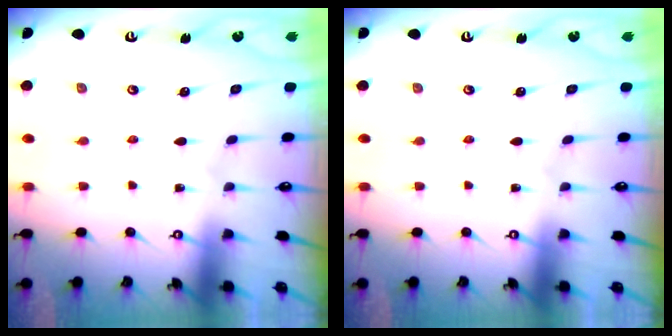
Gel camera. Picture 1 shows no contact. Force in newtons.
{"total": 0.0}